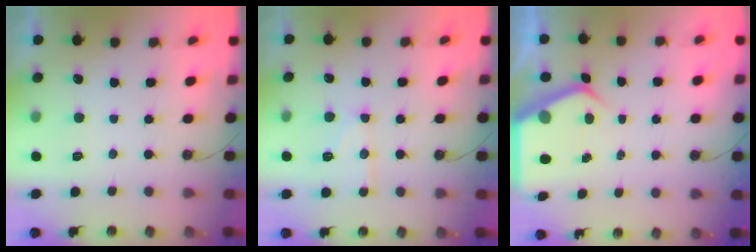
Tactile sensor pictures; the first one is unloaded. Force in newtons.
{"total": 12.2, "press": 12.1, "slide": 1.1}
{"total": 5.1, "press": 5.1, "slide": 0.3}